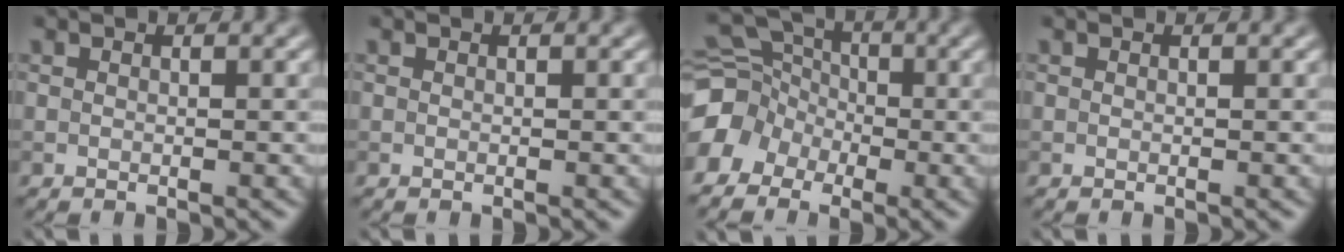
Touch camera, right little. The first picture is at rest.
{"total": 0.0}
{"total": 6.2, "force": [-2.7, 5.1, 2.3], "torque": [-0.033, 0.001, -0.050]}
{"total": 0.0}